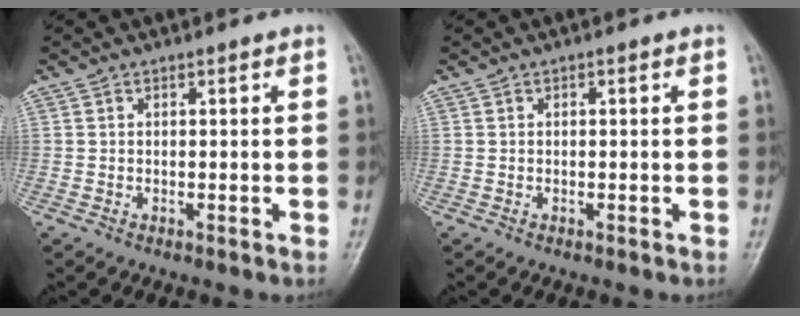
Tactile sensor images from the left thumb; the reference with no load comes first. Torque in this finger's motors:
{"motor_torque": [-0.31, 0.24, -0.10, 0.03, 0.00]}